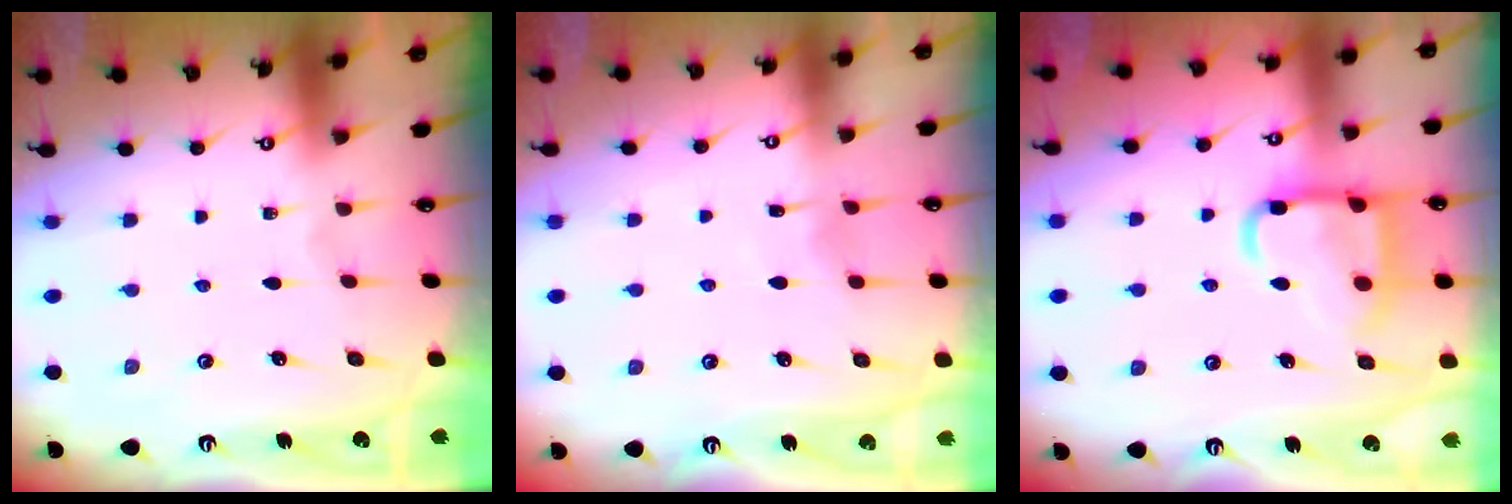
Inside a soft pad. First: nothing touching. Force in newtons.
{"total": 4.9, "press": 4.9, "slide": 0.5}
{"total": 15.8, "press": 15.7, "slide": 1.6}